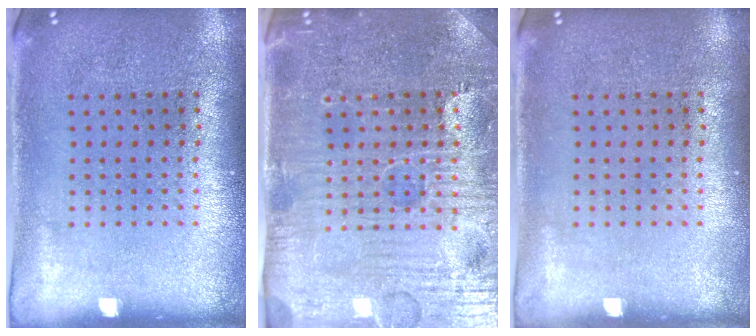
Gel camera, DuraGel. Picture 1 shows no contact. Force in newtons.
{"total": 5.1, "press": 4.8, "slide": 1.8}
{"total": 0.0}